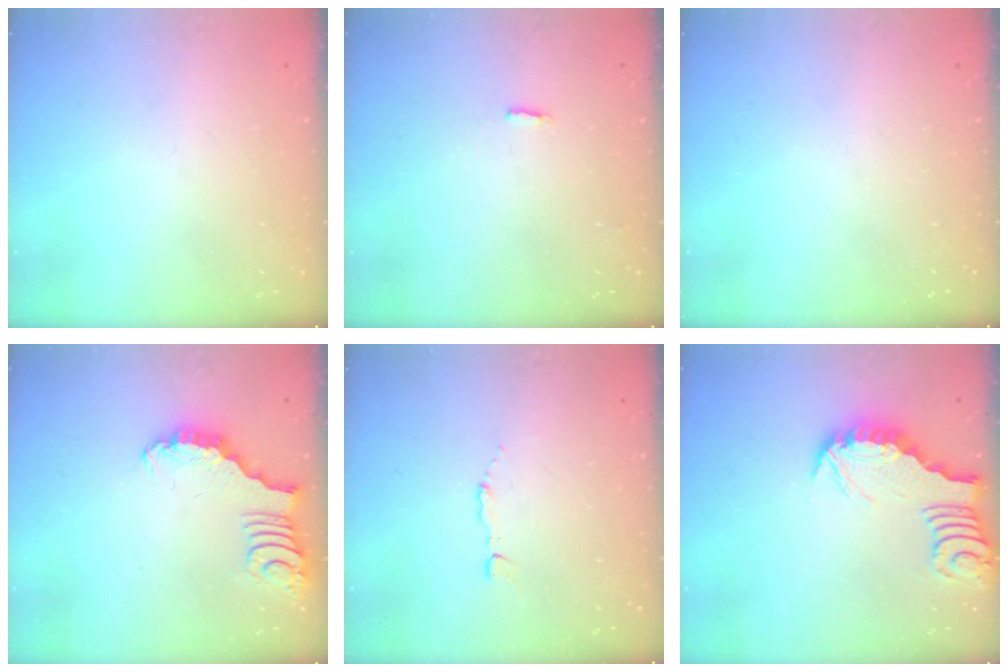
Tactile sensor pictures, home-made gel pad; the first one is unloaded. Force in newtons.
{"total": 2.2, "press": 2.1, "slide": 0.5}
{"total": 0.0}
{"total": 2.8, "press": 2.8, "slide": 0.3}
{"total": 1.8, "press": 1.8, "slide": 0.2}
{"total": 3.1, "press": 3.1, "slide": 0.3}